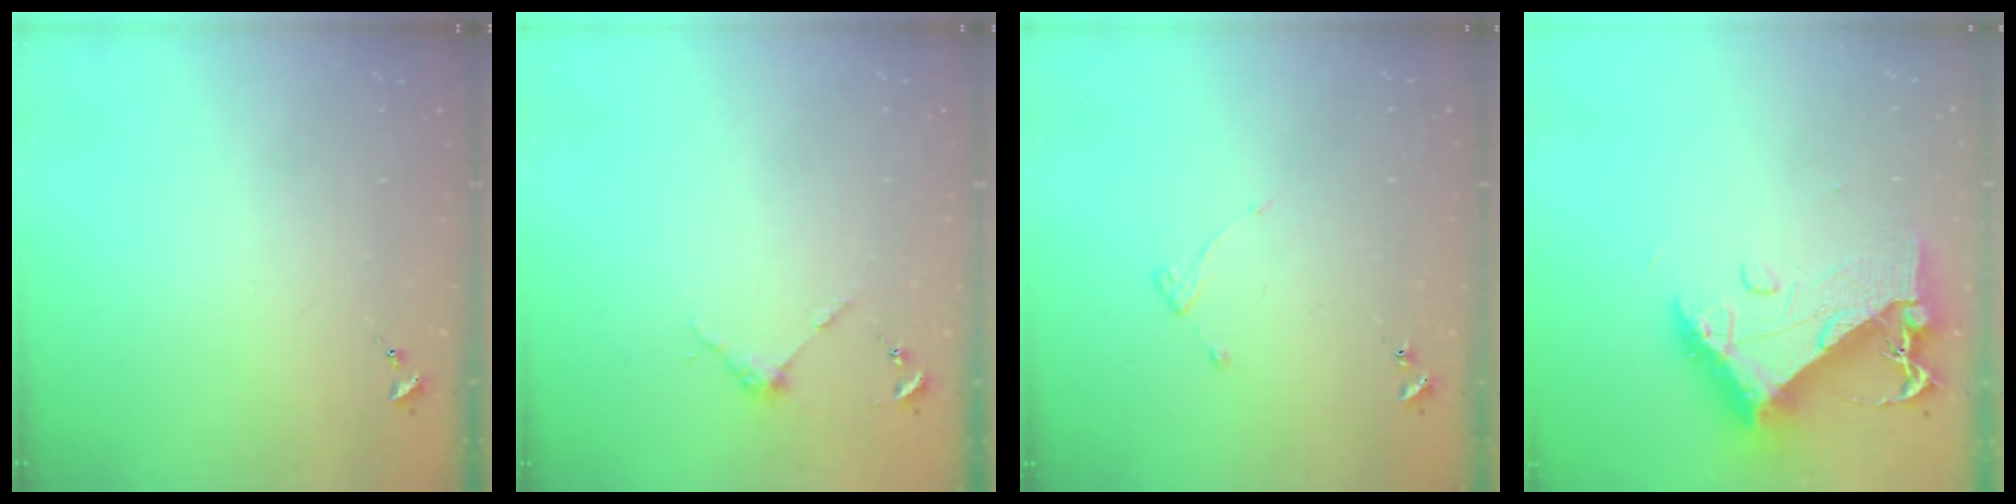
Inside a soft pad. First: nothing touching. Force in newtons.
{"total": 3.7, "press": 3.7, "slide": 0.3}
{"total": 3.7, "press": 3.6, "slide": 0.5}
{"total": 13.1, "press": 13.1, "slide": 1.4}